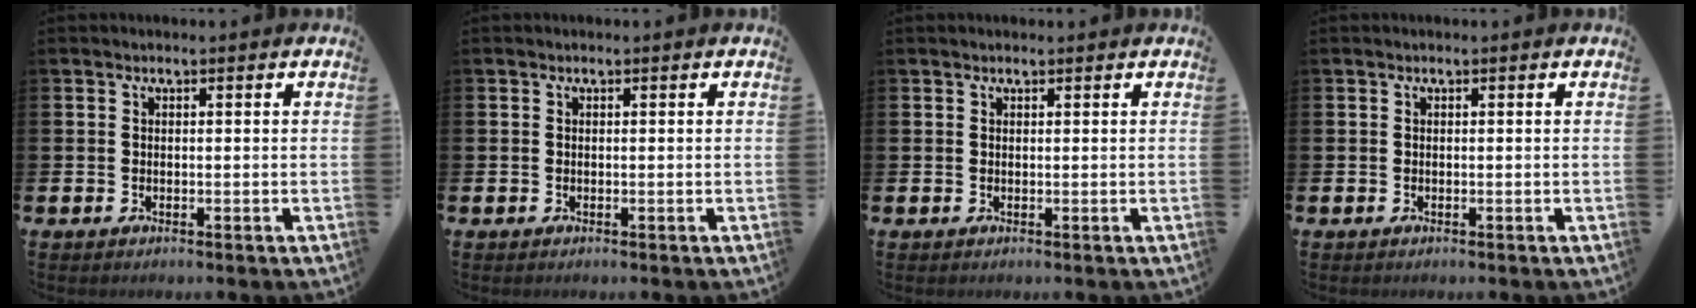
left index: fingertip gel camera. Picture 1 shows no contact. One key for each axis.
{"total": 0.0}
{"total": 0.6, "fx": 0.5, "fy": 0.1, "fz": 0.1, "tx": 0.010, "ty": -0.004, "tz": 0.007}
{"total": 0.0}